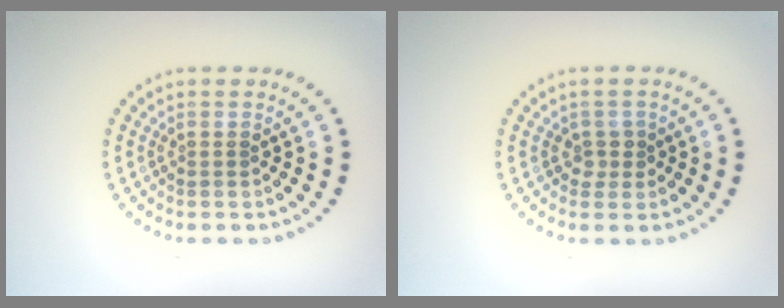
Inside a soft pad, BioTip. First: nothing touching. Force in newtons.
{"total": 1.3, "press": 1.1, "slide": 0.7}